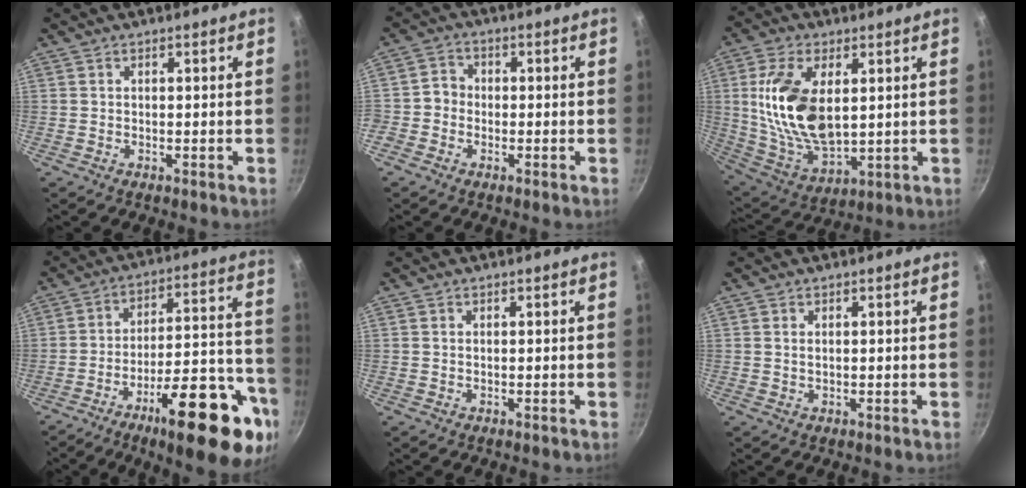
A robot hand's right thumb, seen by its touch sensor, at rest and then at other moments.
{"total": 3.4, "force": [-1.1, 3.1, 0.9], "torque": [0.007, 0.012, -0.031]}
{"total": 17.5, "force": [3.2, 9.5, 14.3], "torque": [-0.267, -0.020, 0.073]}
{"total": 24.7, "force": [-12.6, 8.1, 19.7], "torque": [-0.224, 0.067, -0.186]}
{"total": 0.0}
{"total": 0.9, "force": [0.3, 0.5, 0.7], "torque": [-0.012, 0.001, 0.006]}